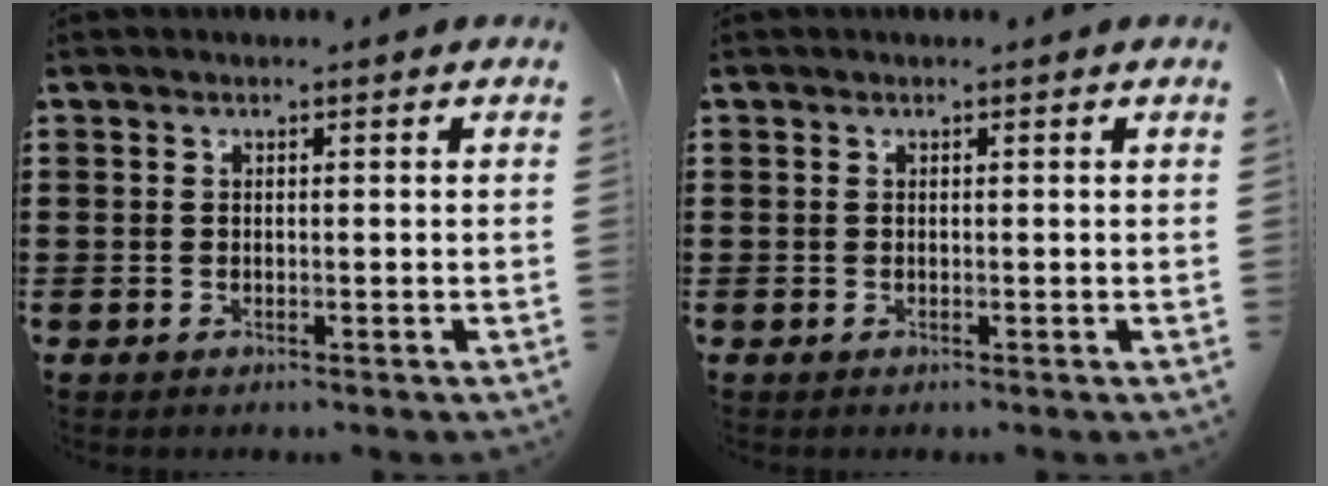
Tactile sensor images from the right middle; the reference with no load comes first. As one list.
[{"total": 0.0}]